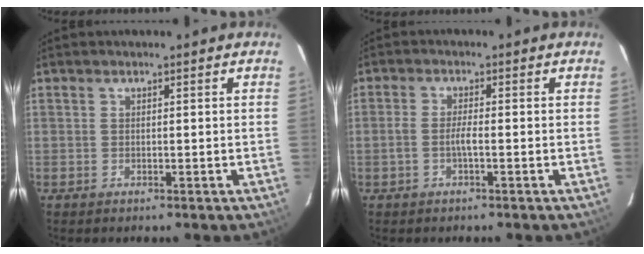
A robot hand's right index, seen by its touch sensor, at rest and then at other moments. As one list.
[{"total": 2.4, "force": [-0.8, 0.3, 2.2], "torque": [-0.048, 0.003, -0.017]}]